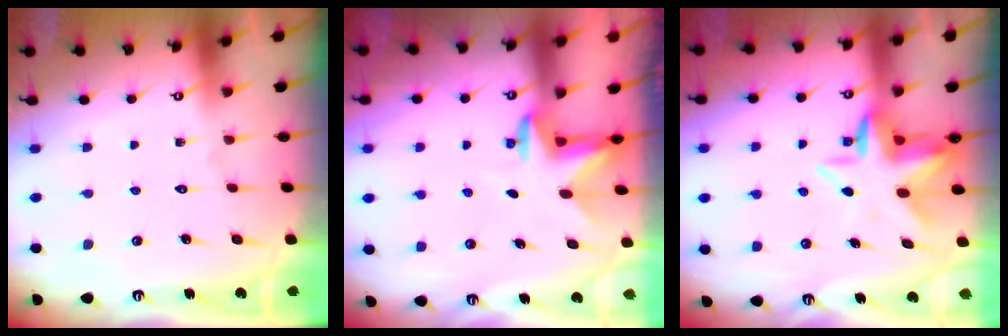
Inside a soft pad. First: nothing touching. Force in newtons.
{"total": 2.9, "press": 2.8, "slide": 0.7}
{"total": 7.1, "press": 6.9, "slide": 1.4}